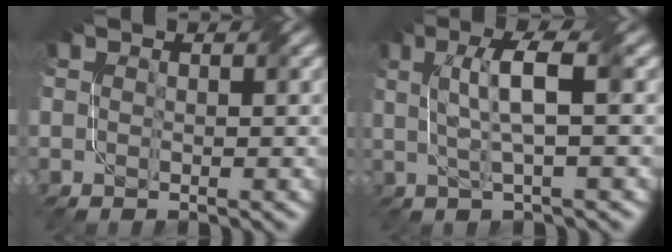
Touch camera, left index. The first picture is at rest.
{"total": 4.6, "force": [0.8, 0.8, 4.4], "torque": [-0.085, 0.008, 0.018]}